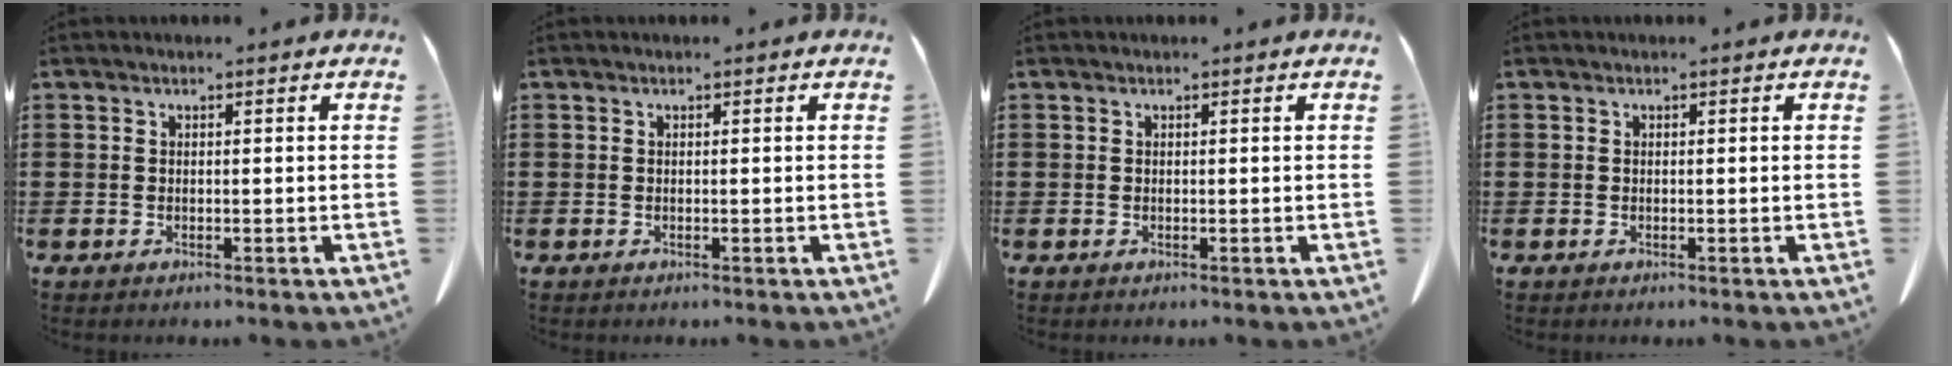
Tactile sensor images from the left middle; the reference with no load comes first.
{"total": 0.0}
{"total": 0.0}
{"total": 0.0}